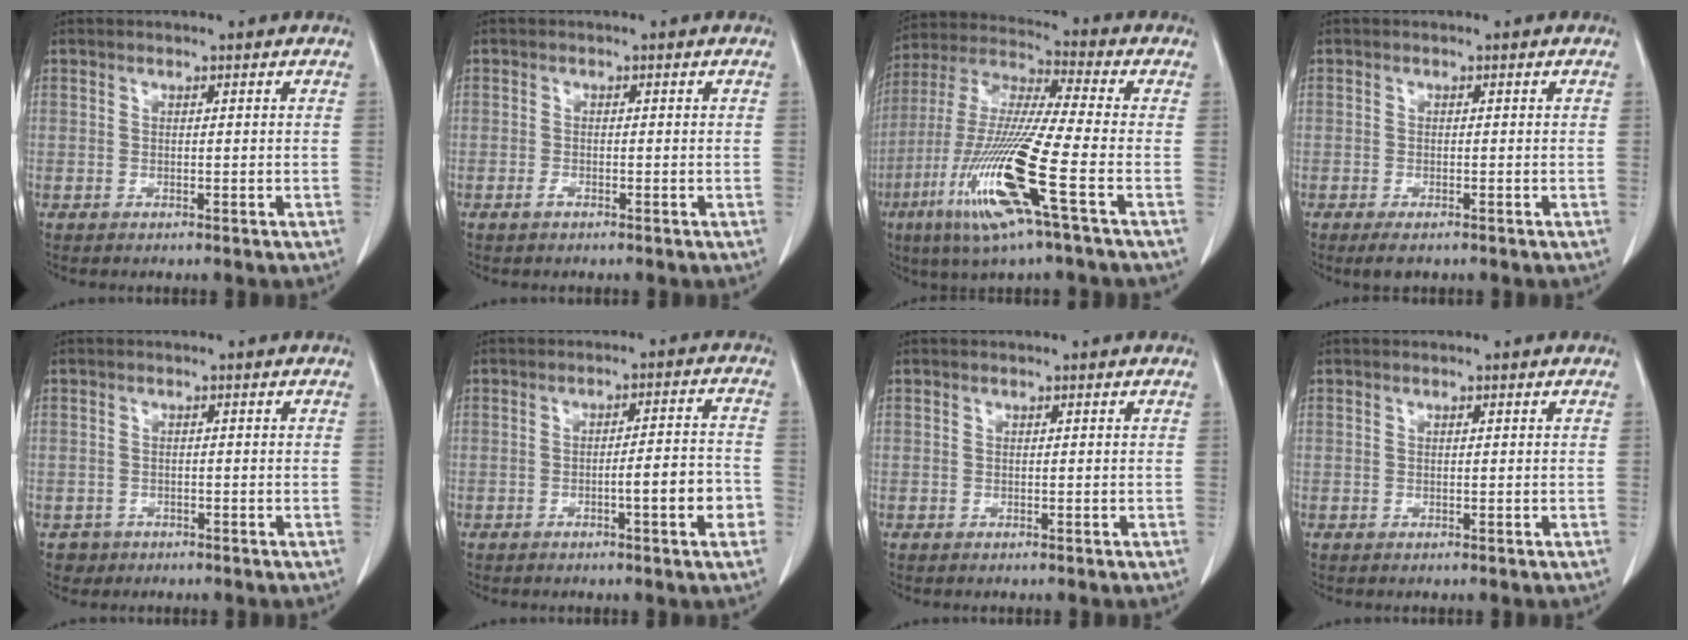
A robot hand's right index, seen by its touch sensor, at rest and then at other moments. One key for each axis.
{"total": 0.9, "fx": -0.6, "fy": 0.3, "fz": 0.6, "tx": -0.010, "ty": 0.001, "tz": -0.010}
{"total": 17.2, "fx": -6.7, "fy": -0.2, "fz": 15.8, "tx": -0.335, "ty": -0.025, "tz": -0.133}
{"total": 2.2, "fx": -1.5, "fy": 0.6, "fz": 1.4, "tx": -0.026, "ty": -0.005, "tz": -0.021}
{"total": 1.9, "fx": -1.0, "fy": 1.5, "fz": -0.3, "tx": 0.001, "ty": 0.008, "tz": -0.018}
{"total": 6.7, "fx": -2.4, "fy": 0.5, "fz": 6.2, "tx": -0.079, "ty": 0.013, "tz": -0.030}
{"total": 0.0}
{"total": 0.0}